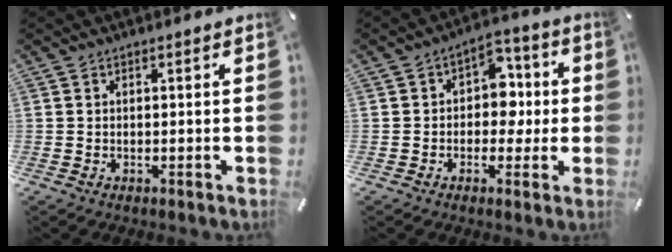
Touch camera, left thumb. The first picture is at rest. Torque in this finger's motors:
{"motor_torque": [0.53, 0.69, 0.48, 0.12, 0.01]}